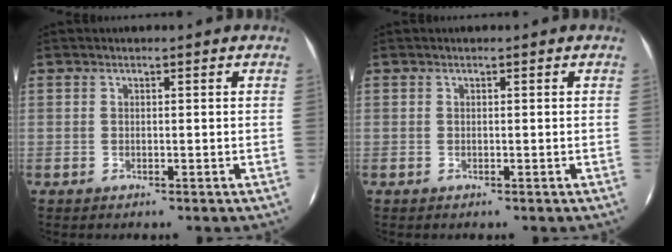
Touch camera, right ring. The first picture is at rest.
{"total": 0.0}